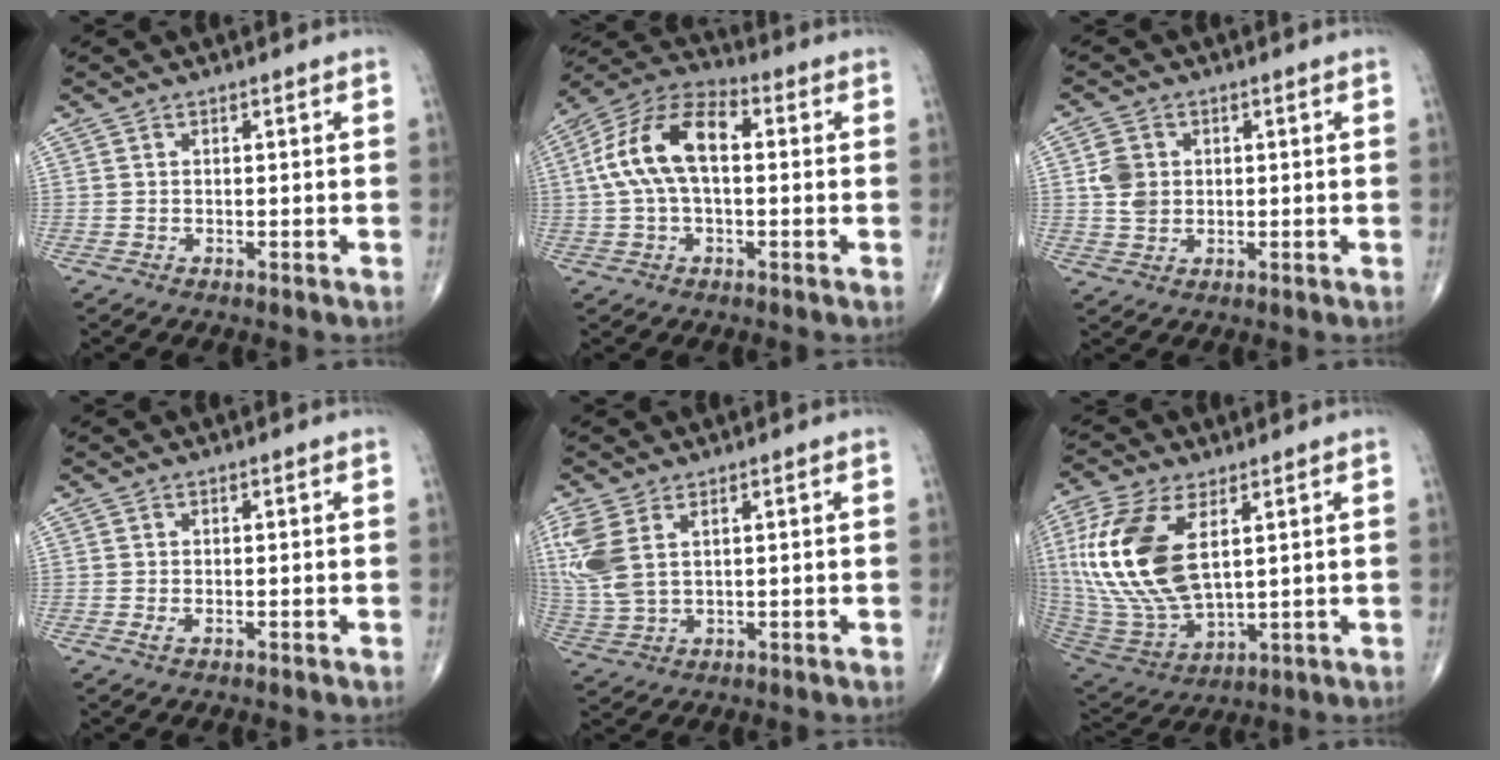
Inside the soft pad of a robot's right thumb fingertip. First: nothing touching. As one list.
[{"total": 13.9, "force": [1.4, 7.4, 11.6], "torque": [-0.230, 0.039, 0.015]}, {"total": 4.9, "force": [0.7, 4.0, 2.7], "torque": [-0.038, 0.000, 0.015]}, {"total": 0.7, "force": [-0.1, 0.3, 0.6], "torque": [-0.013, 0.000, -0.001]}, {"total": 9.1, "force": [3.2, 4.8, 7.0], "torque": [-0.185, 0.000, 0.079]}, {"total": 20.9, "force": [5.2, 10.7, 17.2], "torque": [-0.376, -0.026, 0.108]}]